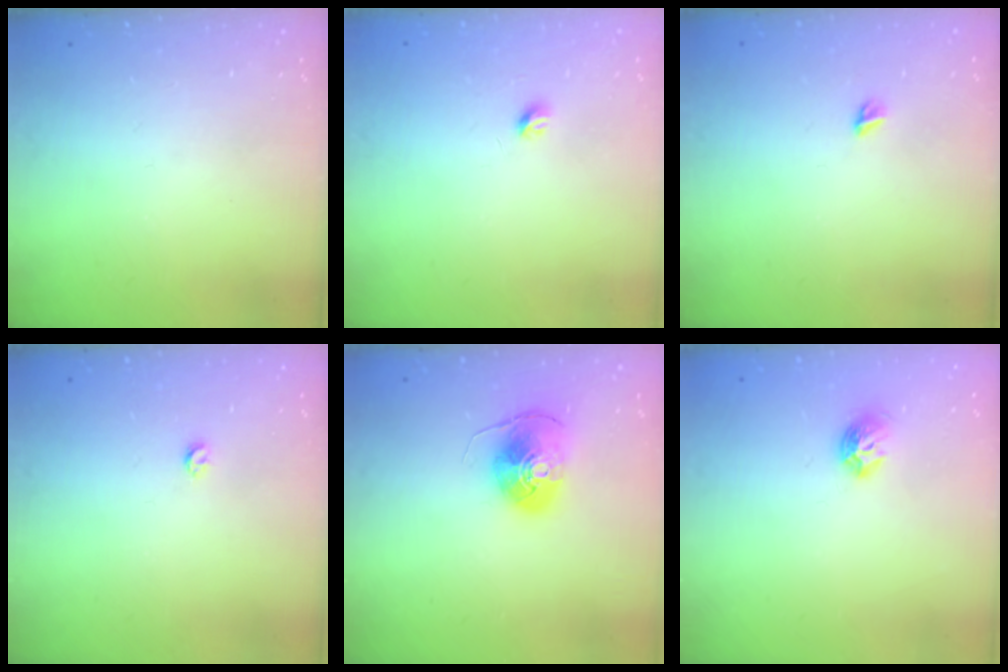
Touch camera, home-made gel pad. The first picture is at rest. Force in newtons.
{"total": 3.6, "press": 3.5, "slide": 0.6}
{"total": 4.2, "press": 4.2, "slide": 0.5}
{"total": 2.9, "press": 2.8, "slide": 0.5}
{"total": 8.3, "press": 8.3, "slide": 0.5}
{"total": 7.0, "press": 6.9, "slide": 0.7}